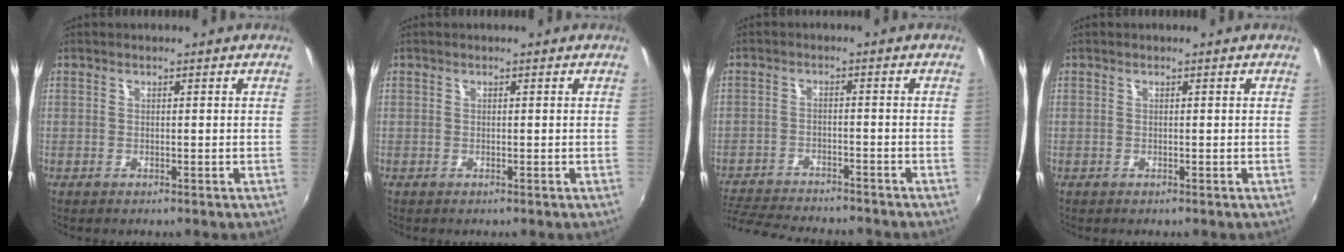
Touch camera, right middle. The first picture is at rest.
{"total": 0.0}
{"total": 14.0, "force": [-12.6, 2.8, 5.4], "torque": [-0.129, -0.017, -0.197]}
{"total": 0.0}